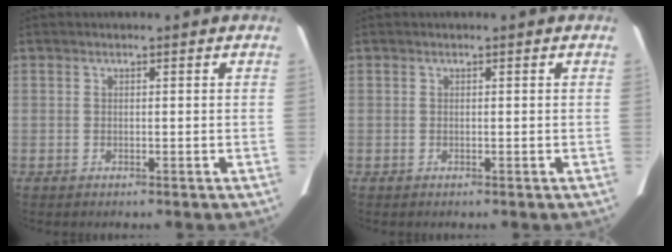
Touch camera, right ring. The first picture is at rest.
{"total": 0.0}